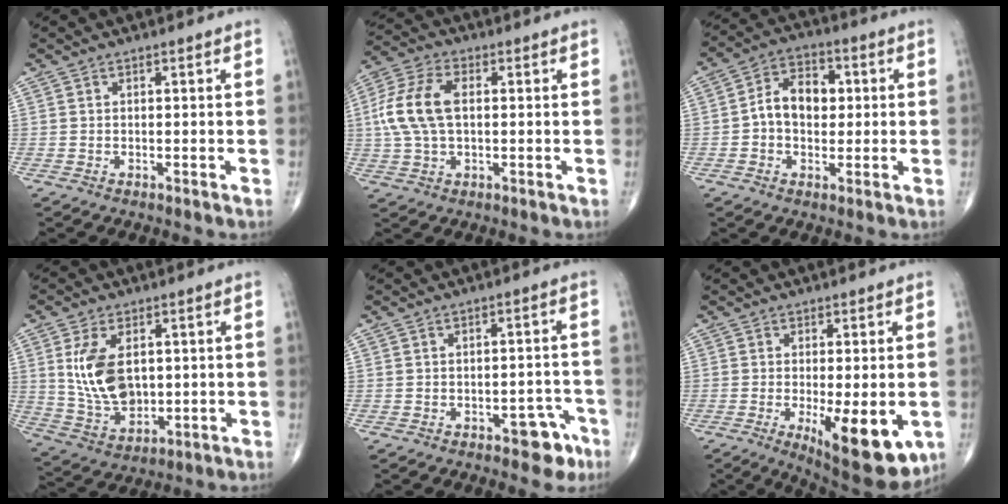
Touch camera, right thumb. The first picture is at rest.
{"total": 11.5, "force": [1.0, 6.5, 9.4], "torque": [-0.208, 0.019, 0.017]}
{"total": 9.2, "force": [0.3, 6.5, 6.5], "torque": [-0.083, 0.024, -0.002]}
{"total": 11.9, "force": [2.1, 7.2, 9.1], "torque": [-0.161, -0.014, 0.054]}
{"total": 5.6, "force": [-3.4, 3.0, 3.3], "torque": [-0.014, 0.032, -0.040]}
{"total": 13.7, "force": [-4.1, 4.7, 12.2], "torque": [-0.157, -0.021, -0.046]}